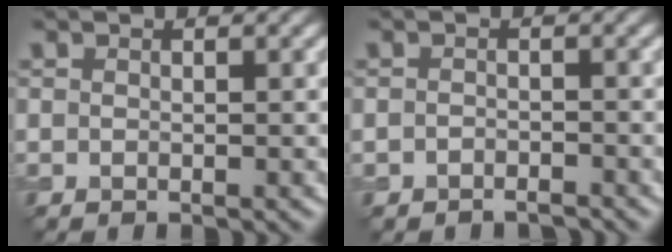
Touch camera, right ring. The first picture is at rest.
{"total": 1.2, "force": [-1.1, 0.5, 0.2], "torque": [-0.003, 0.002, -0.020]}